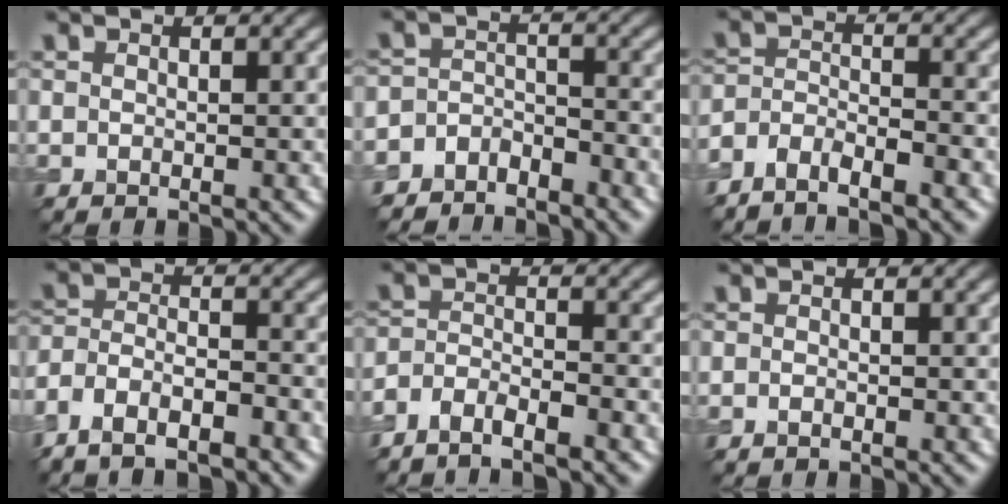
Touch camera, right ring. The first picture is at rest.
{"total": 4.0, "force": [-3.7, 1.3, 0.1], "torque": [0.004, -0.003, -0.068]}
{"total": 3.4, "force": [-3.2, 0.9, 0.9], "torque": [-0.015, -0.002, -0.066]}
{"total": 5.3, "force": [-4.4, 2.0, 2.3], "torque": [-0.038, -0.010, -0.085]}
{"total": 3.0, "force": [-2.7, 0.7, 0.9], "torque": [-0.016, -0.002, -0.059]}
{"total": 0.0}